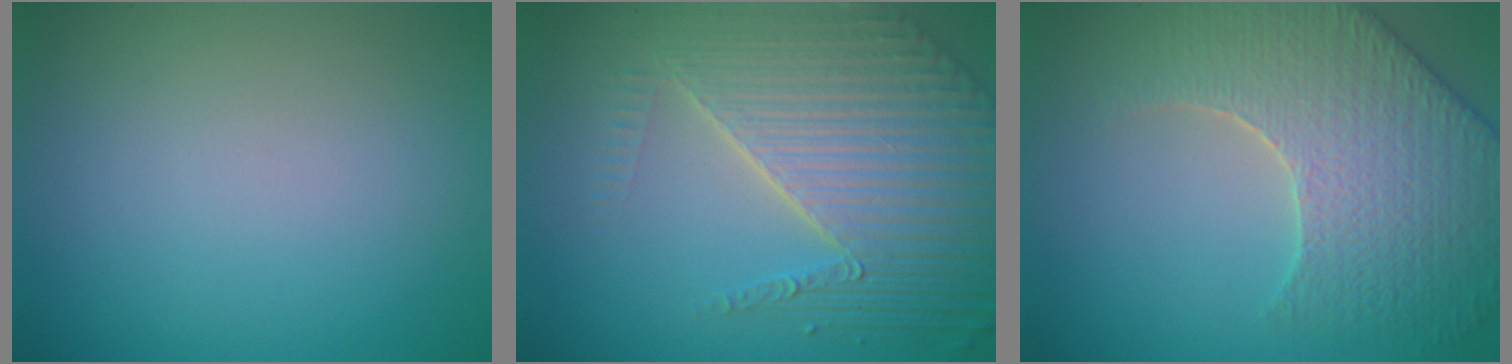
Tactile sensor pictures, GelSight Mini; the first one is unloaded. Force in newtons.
{"total": 8.1, "press": 5.9, "slide": 5.7}
{"total": 6.5, "press": 5.6, "slide": 3.3}